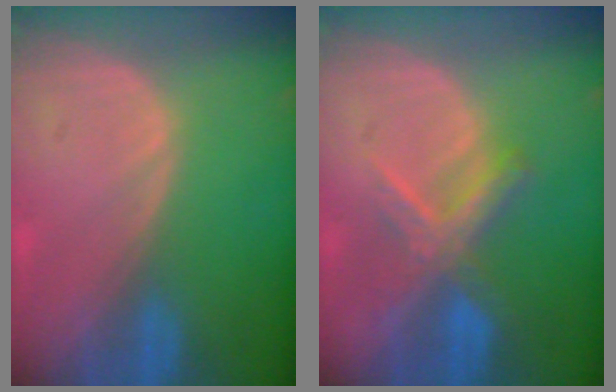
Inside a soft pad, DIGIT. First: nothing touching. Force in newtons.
{"total": 6.7, "press": 6.1, "slide": 2.9}